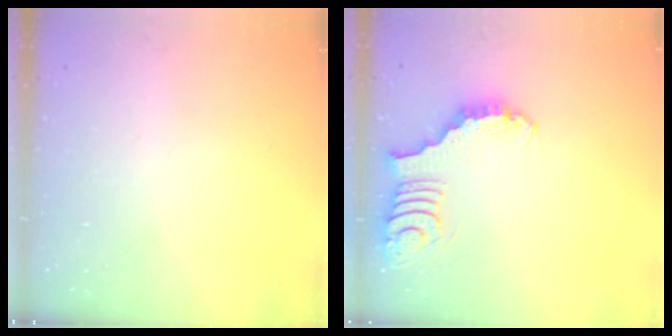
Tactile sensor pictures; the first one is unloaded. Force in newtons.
{"total": 3.8, "press": 3.7, "slide": 0.6}